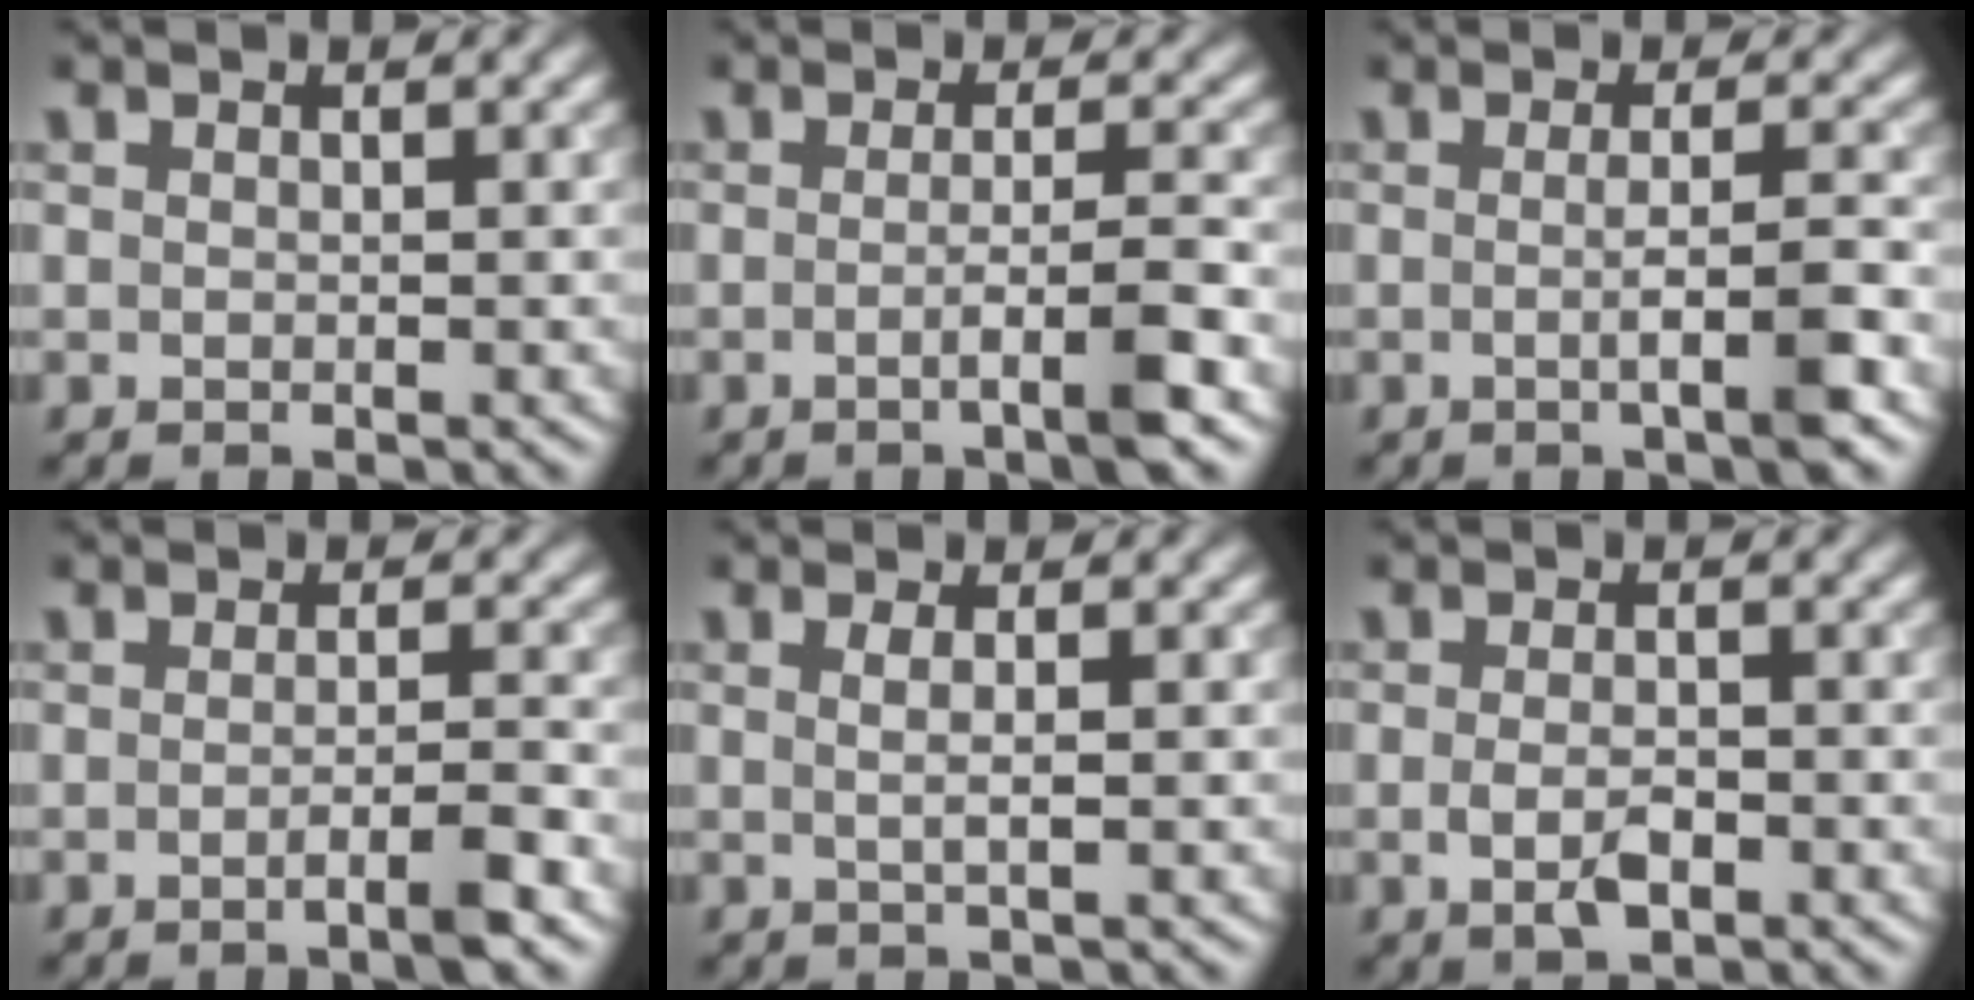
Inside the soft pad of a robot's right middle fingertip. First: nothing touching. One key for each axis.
{"total": 3.5, "fx": -1.0, "fy": 0.5, "fz": 3.3, "tx": -0.047, "ty": 0.001, "tz": -0.024}
{"total": 3.5, "fx": -0.6, "fy": 0.6, "fz": 3.4, "tx": -0.046, "ty": 0.000, "tz": -0.014}
{"total": 2.7, "fx": -1.1, "fy": 0.4, "fz": 2.4, "tx": -0.032, "ty": 0.003, "tz": -0.024}
{"total": 1.6, "fx": 0.2, "fy": 0.5, "fz": 1.5, "tx": -0.025, "ty": 0.003, "tz": -0.001}
{"total": 2.0, "fx": -0.7, "fy": 0.9, "fz": 1.7, "tx": -0.037, "ty": -0.006, "tz": -0.012}